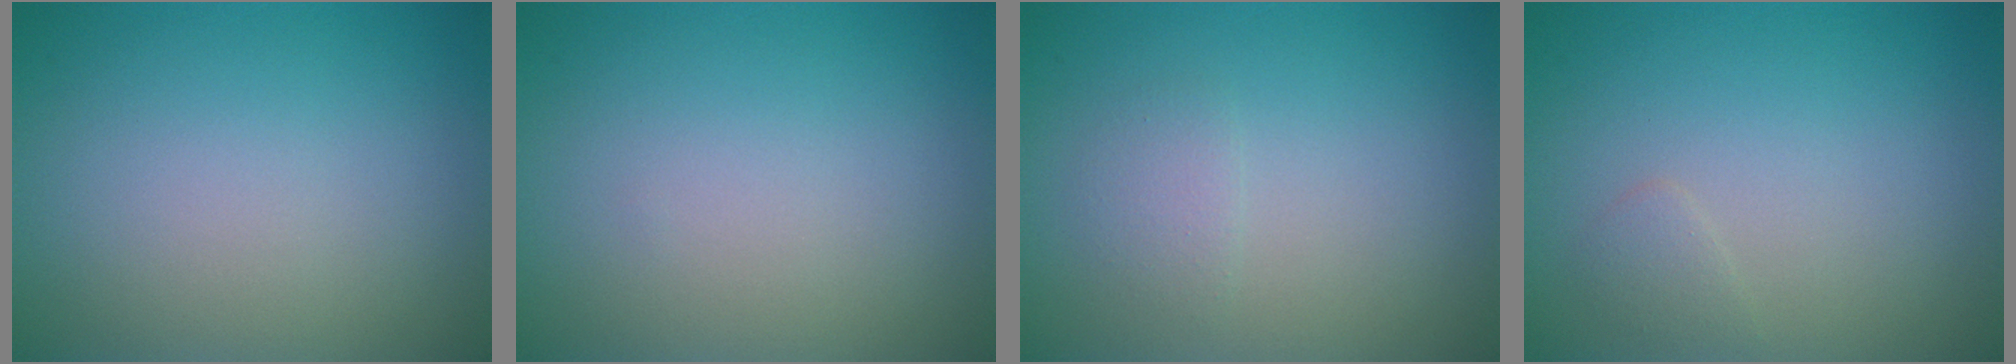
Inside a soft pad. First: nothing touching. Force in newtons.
{"total": 0.0}
{"total": 1.2, "press": 1.2, "slide": 0.1}
{"total": 0.8, "press": 0.8, "slide": 0.0}